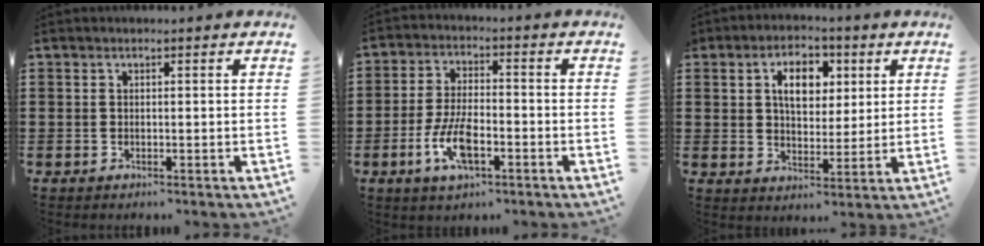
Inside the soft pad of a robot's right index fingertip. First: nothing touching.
{"total": 7.6, "force": [-3.0, 3.1, 6.2], "torque": [-0.143, -0.008, -0.058]}
{"total": 6.7, "force": [2.7, 4.6, 4.1], "torque": [-0.076, 0.011, 0.041]}